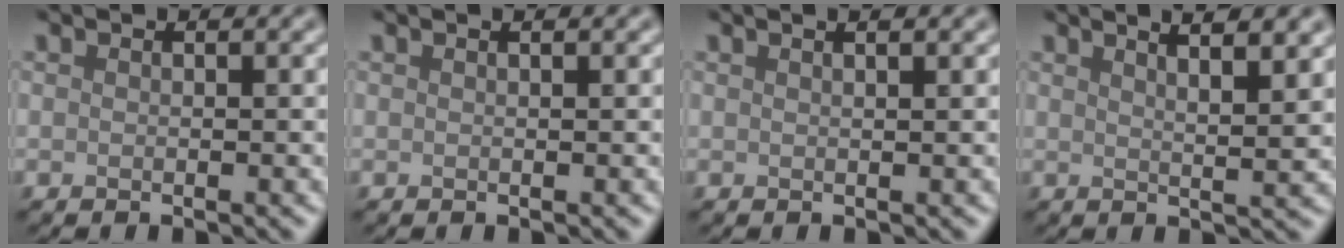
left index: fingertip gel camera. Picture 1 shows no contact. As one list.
[{"total": 0.7, "force": [0.5, 0.2, 0.5], "torque": [-0.004, 0.004, 0.003]}, {"total": 2.7, "force": [1.6, 1.2, 1.8], "torque": [-0.004, 0.008, -0.008]}, {"total": 6.7, "force": [4.3, 2.1, 4.7], "torque": [-0.036, 0.027, 0.031]}]